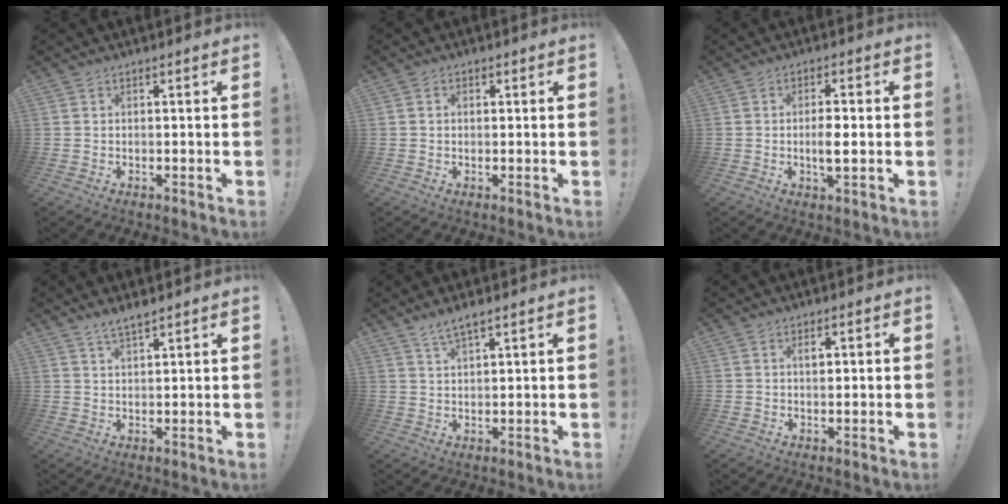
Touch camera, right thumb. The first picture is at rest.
{"total": 1.2, "force": [0.0, 0.9, 0.8], "torque": [-0.015, 0.004, -0.001]}
{"total": 5.1, "force": [-0.7, 1.5, 4.8], "torque": [-0.074, -0.006, -0.016]}
{"total": 3.2, "force": [2.7, 0.1, 1.7], "torque": [-0.037, -0.014, 0.047]}
{"total": 3.8, "force": [2.9, 0.3, 2.5], "torque": [-0.052, -0.012, 0.050]}
{"total": 1.6, "force": [0.5, 0.7, 1.3], "torque": [-0.012, -0.002, 0.004]}